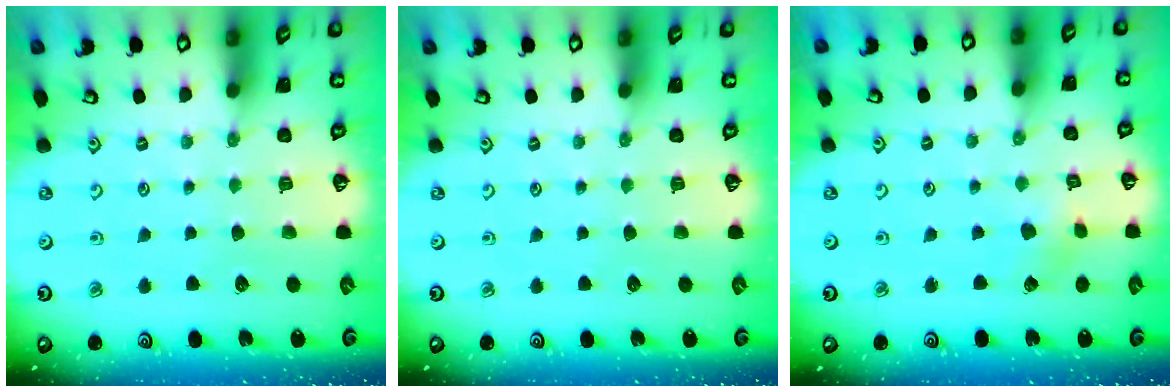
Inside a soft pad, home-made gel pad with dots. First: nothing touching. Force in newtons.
{"total": 0.0}
{"total": 2.9, "press": 2.9, "slide": 0.3}